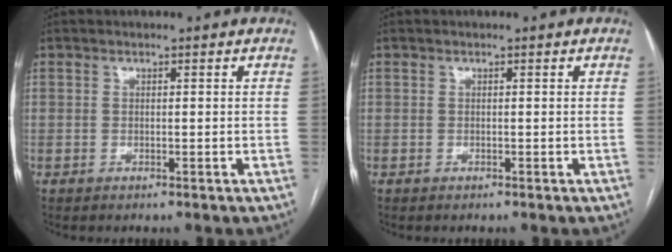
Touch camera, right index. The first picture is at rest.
{"total": 0.0}